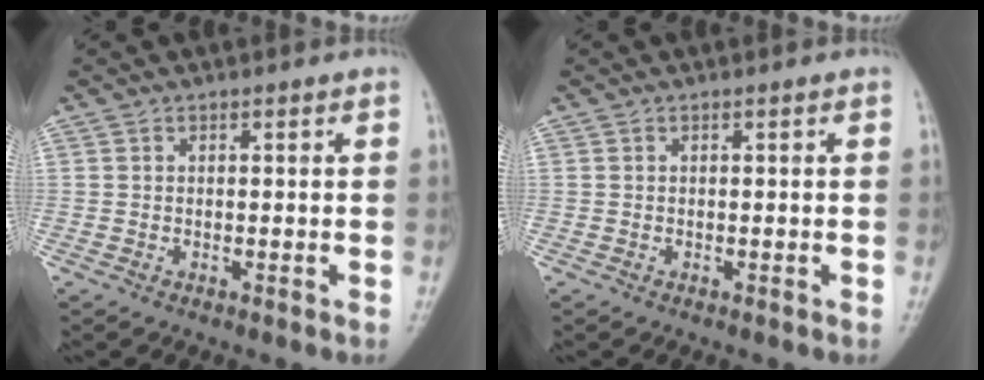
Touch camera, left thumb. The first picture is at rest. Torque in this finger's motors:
{"motor_torque": [0.00, 0.00, 0.00, 0.00, 0.00]}